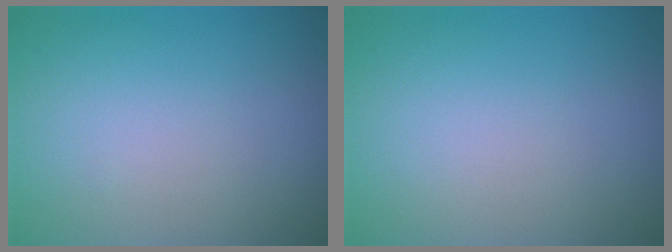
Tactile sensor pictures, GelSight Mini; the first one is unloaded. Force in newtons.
{"total": 0.0}